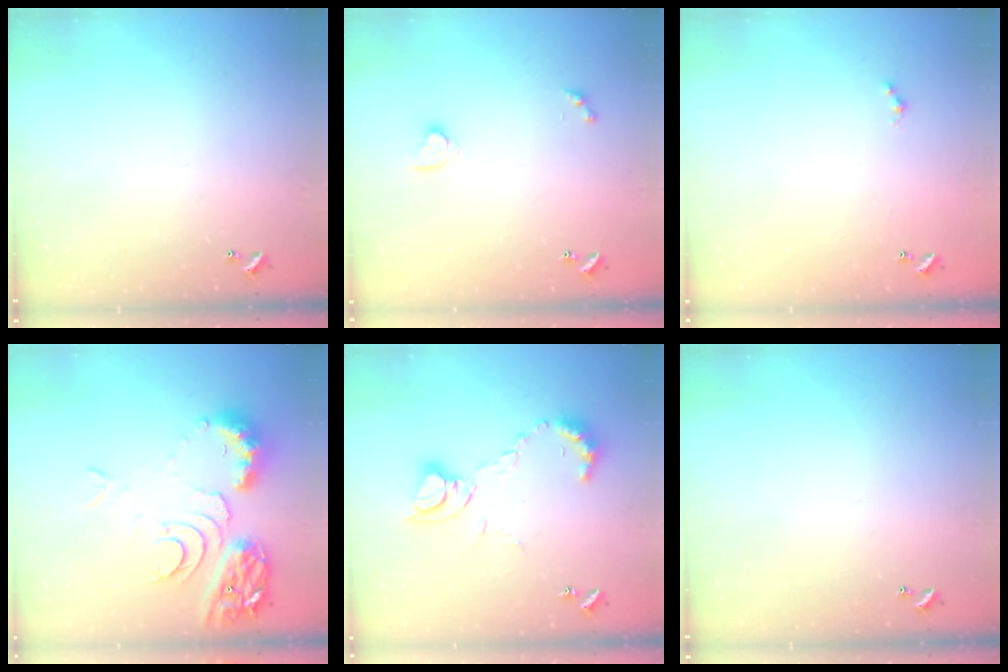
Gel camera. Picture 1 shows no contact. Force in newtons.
{"total": 2.8, "press": 2.8, "slide": 0.3}
{"total": 0.8, "press": 0.5, "slide": 0.5}
{"total": 11.1, "press": 11.0, "slide": 1.3}
{"total": 9.8, "press": 9.8, "slide": 1.0}
{"total": 0.0}